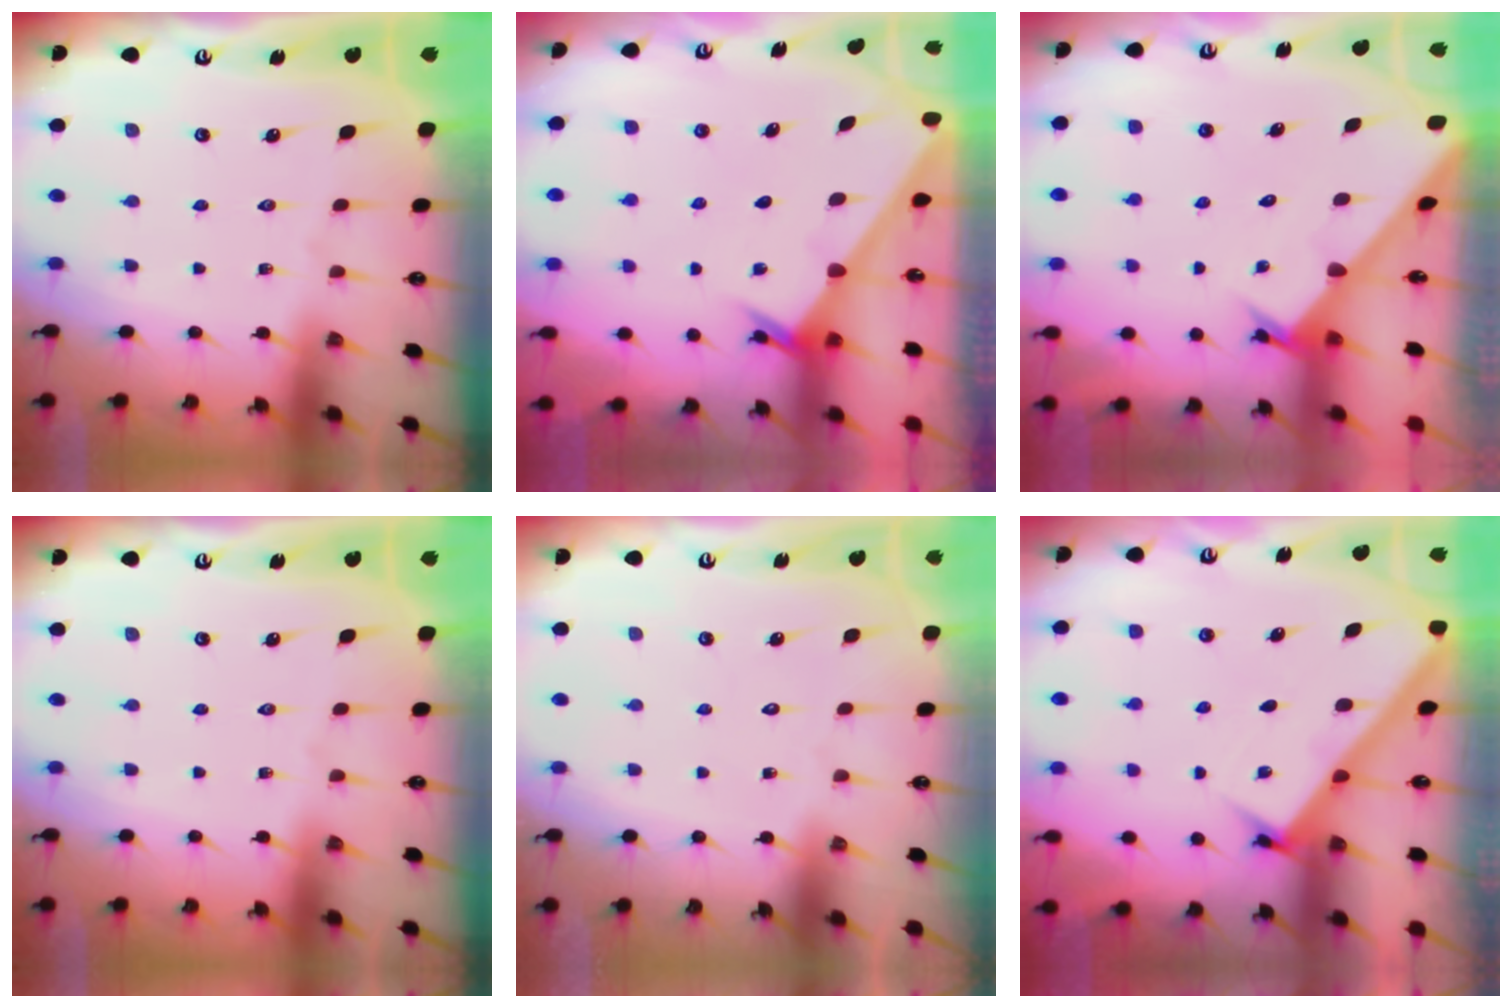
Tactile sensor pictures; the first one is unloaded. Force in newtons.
{"total": 2.6, "press": 2.6, "slide": 0.2}
{"total": 2.6, "press": 2.6, "slide": 0.3}
{"total": 0.0}
{"total": 1.6, "press": 1.6, "slide": 0.1}
{"total": 3.0, "press": 3.0, "slide": 0.2}